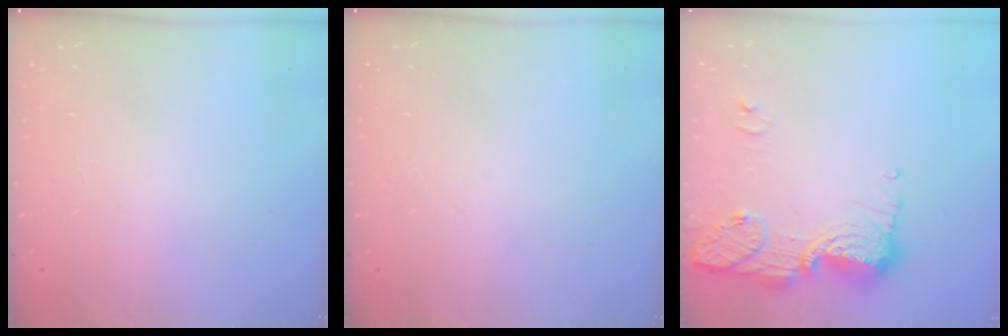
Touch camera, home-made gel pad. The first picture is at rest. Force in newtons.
{"total": 0.0}
{"total": 14.5, "press": 14.3, "slide": 2.9}